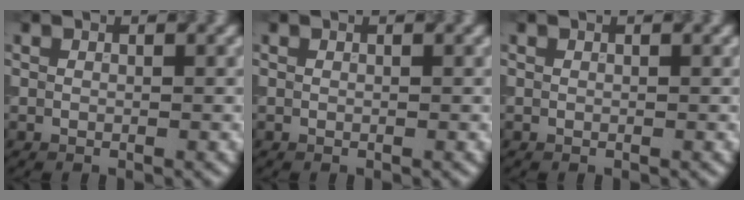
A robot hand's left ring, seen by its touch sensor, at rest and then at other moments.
{"total": 0.0}
{"total": 0.0}